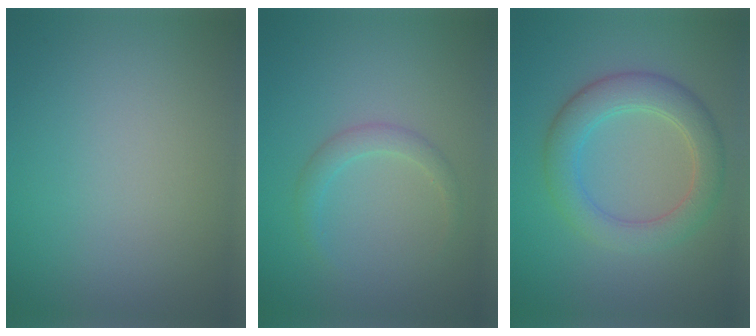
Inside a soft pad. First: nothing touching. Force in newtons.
{"total": 1.6, "press": 1.6, "slide": 0.1}
{"total": 4.7, "press": 4.7, "slide": 0.1}